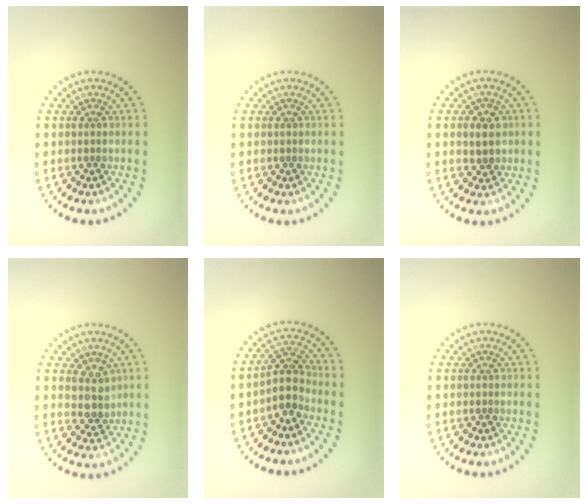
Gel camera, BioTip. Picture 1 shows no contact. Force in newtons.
{"total": 0.0}
{"total": 1.8, "press": 1.7, "slide": 0.5}
{"total": 2.5, "press": 2.2, "slide": 1.2}
{"total": 2.7, "press": 2.3, "slide": 1.5}
{"total": 0.0}